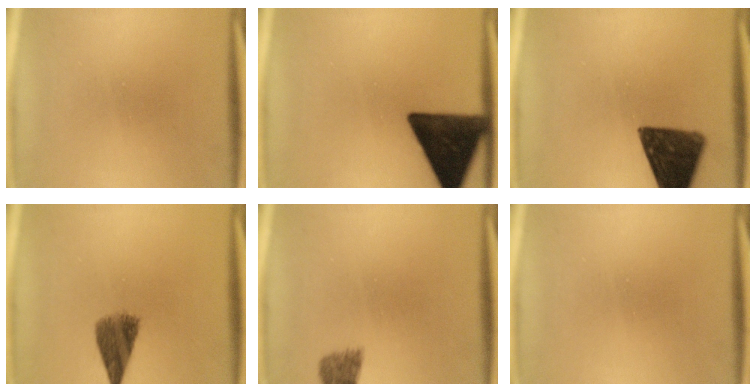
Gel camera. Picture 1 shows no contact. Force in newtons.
{"total": 16.9}
{"total": 13.1}
{"total": 7.2}
{"total": 1.9}
{"total": 0.0}